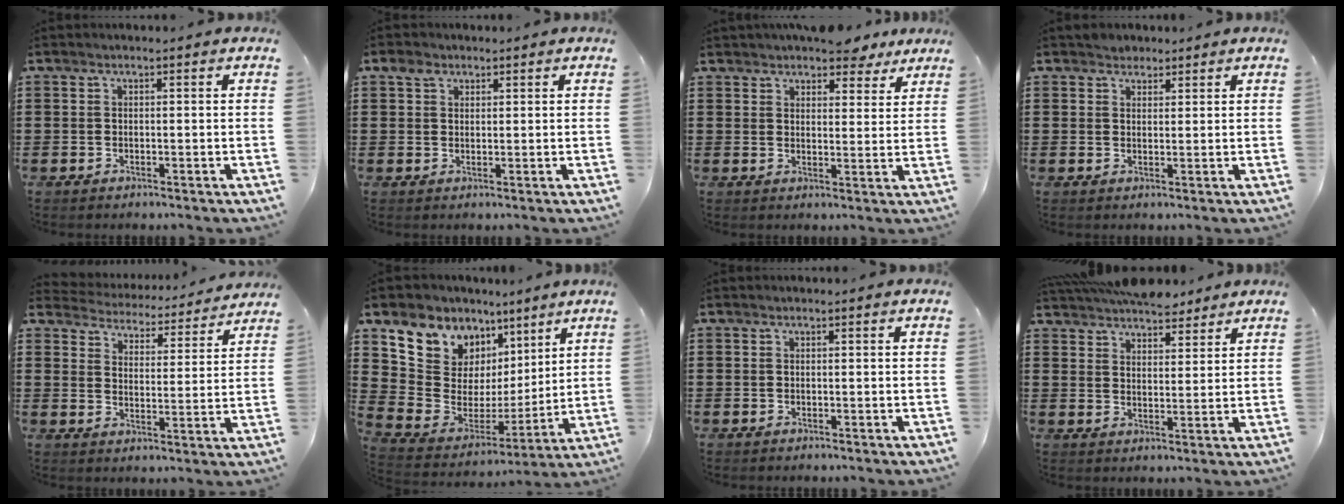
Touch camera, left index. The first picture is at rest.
{"total": 2.5, "force": [1.4, 1.8, 0.9], "torque": [-0.016, 0.004, 0.024]}
{"total": 5.6, "force": [5.1, 1.8, 1.5], "torque": [-0.029, -0.007, 0.094]}
{"total": 2.0, "force": [1.7, 1.1, -0.1], "torque": [-0.004, 0.007, 0.035]}
{"total": 3.9, "force": [3.8, 0.2, -0.6], "torque": [-0.018, -0.037, 0.061]}
{"total": 9.6, "force": [6.3, 7.0, 1.7], "torque": [-0.081, -0.056, 0.121]}
{"total": 0.0}
{"total": 6.6, "force": [6.2, 1.9, 1.5], "torque": [-0.040, -0.012, 0.118]}